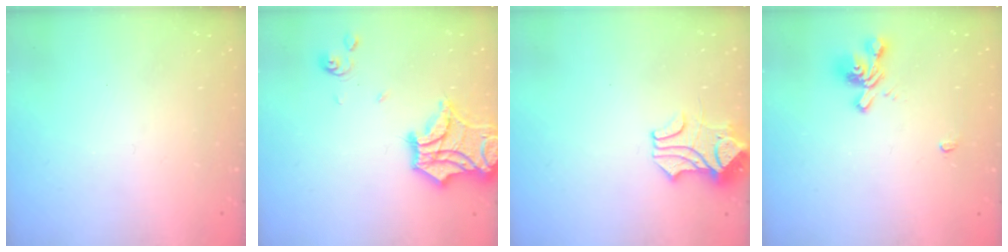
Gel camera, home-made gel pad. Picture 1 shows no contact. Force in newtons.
{"total": 13.6, "press": 13.3, "slide": 2.7}
{"total": 1.9, "press": 1.5, "slide": 1.1}
{"total": 1.5, "press": 1.0, "slide": 1.1}